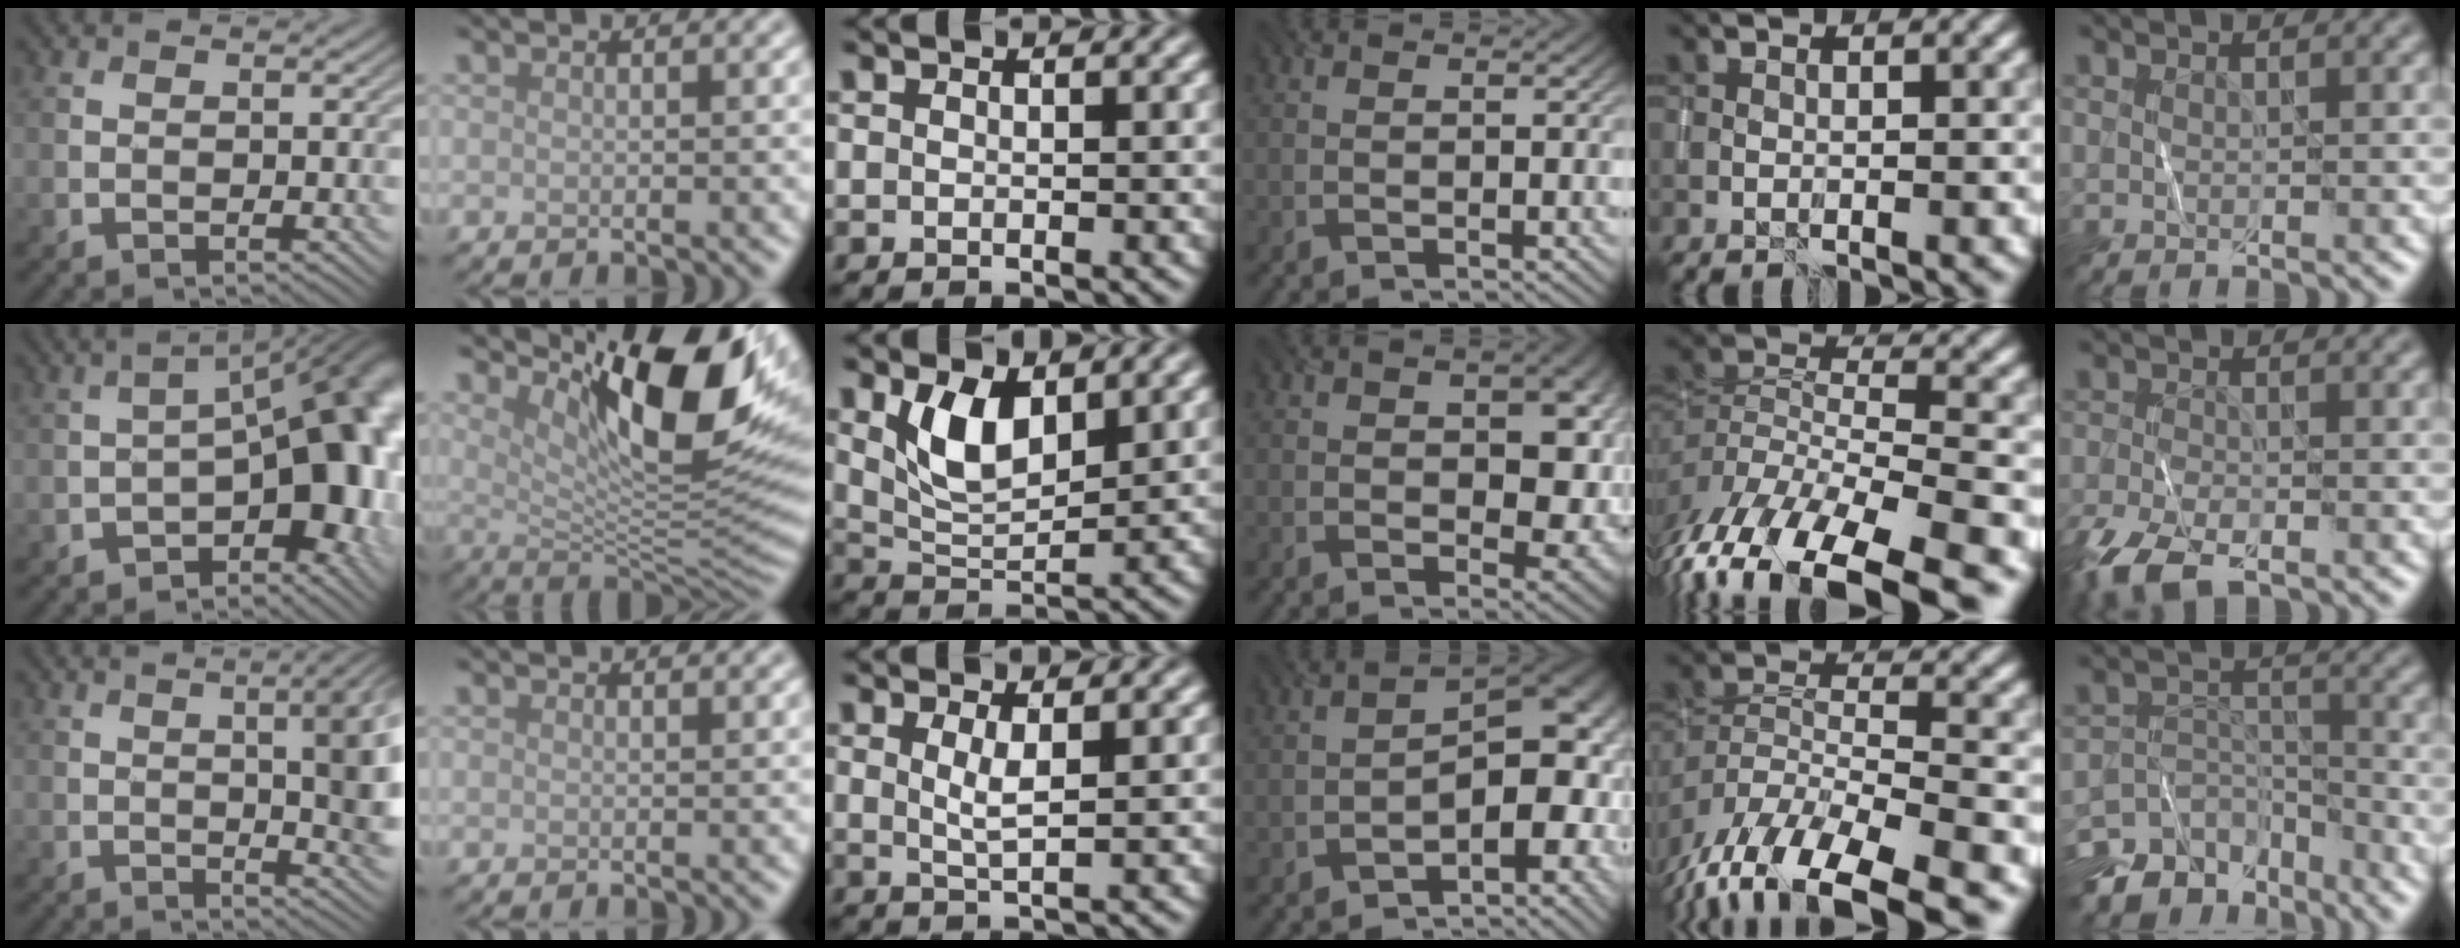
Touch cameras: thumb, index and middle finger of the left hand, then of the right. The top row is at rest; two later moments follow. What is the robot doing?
{"motion": "wrap", "object": "ribbon"}